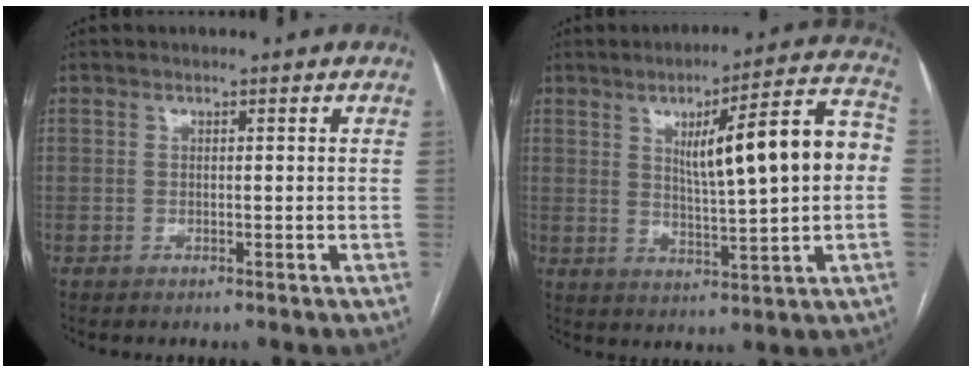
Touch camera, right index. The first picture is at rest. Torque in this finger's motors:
{"motor_torque": [0.97, 0.52, 0.38, 0.13]}